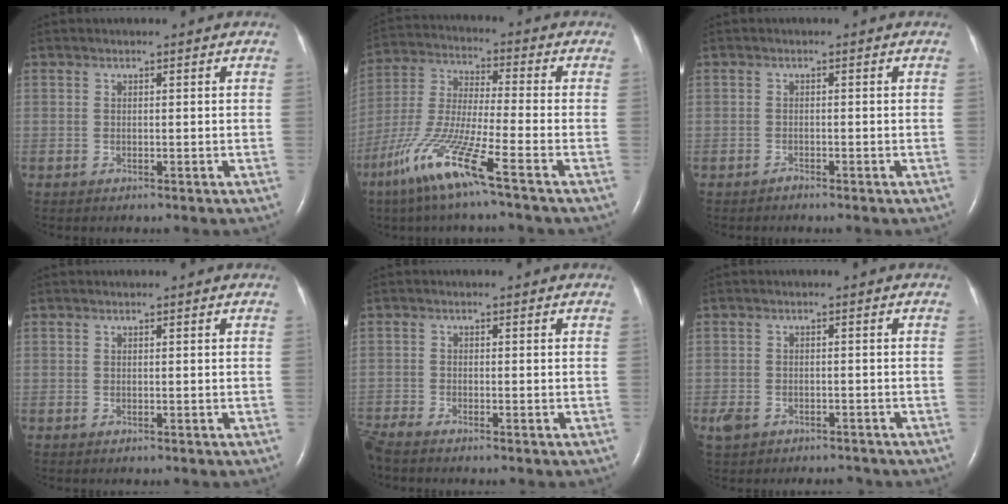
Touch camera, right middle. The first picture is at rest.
{"total": 12.7, "force": [-7.4, -0.3, 10.4], "torque": [-0.226, -0.029, -0.153]}
{"total": 0.5, "force": [-0.5, 0.1, 0.0], "torque": [-0.006, -0.002, -0.011]}
{"total": 0.0}
{"total": 2.7, "force": [-2.5, -0.1, 0.8], "torque": [-0.023, -0.011, -0.052]}
{"total": 4.8, "force": [-3.6, 2.6, 1.8], "torque": [-0.040, 0.003, -0.053]}